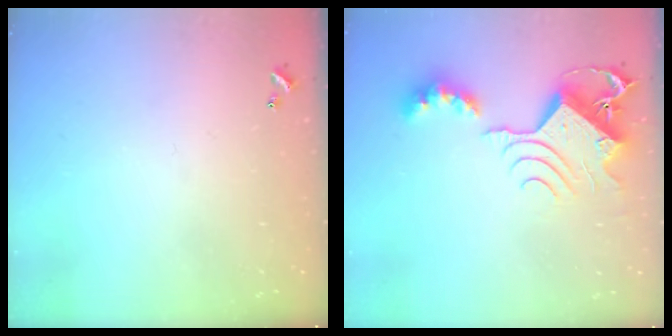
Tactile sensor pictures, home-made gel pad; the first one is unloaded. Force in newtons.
{"total": 11.3, "press": 11.2, "slide": 1.0}